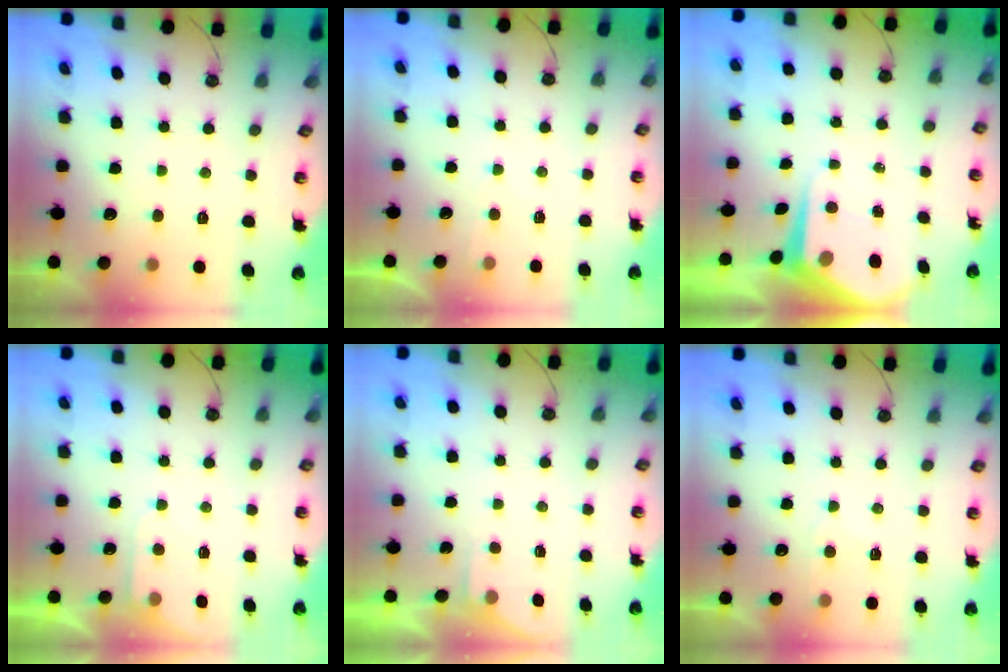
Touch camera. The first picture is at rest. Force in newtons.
{"total": 2.8, "press": 2.7, "slide": 0.4}
{"total": 7.8, "press": 7.7, "slide": 0.7}
{"total": 4.2, "press": 4.2, "slide": 0.7}
{"total": 1.8, "press": 1.8, "slide": 0.3}
{"total": 4.7, "press": 4.7, "slide": 0.6}